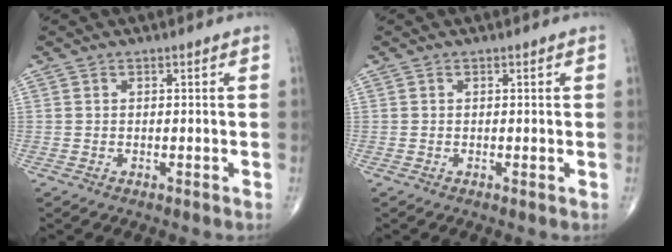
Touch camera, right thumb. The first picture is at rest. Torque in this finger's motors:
{"motor_torque": [1.88, 1.78, -0.27, 0.13, 0.00]}